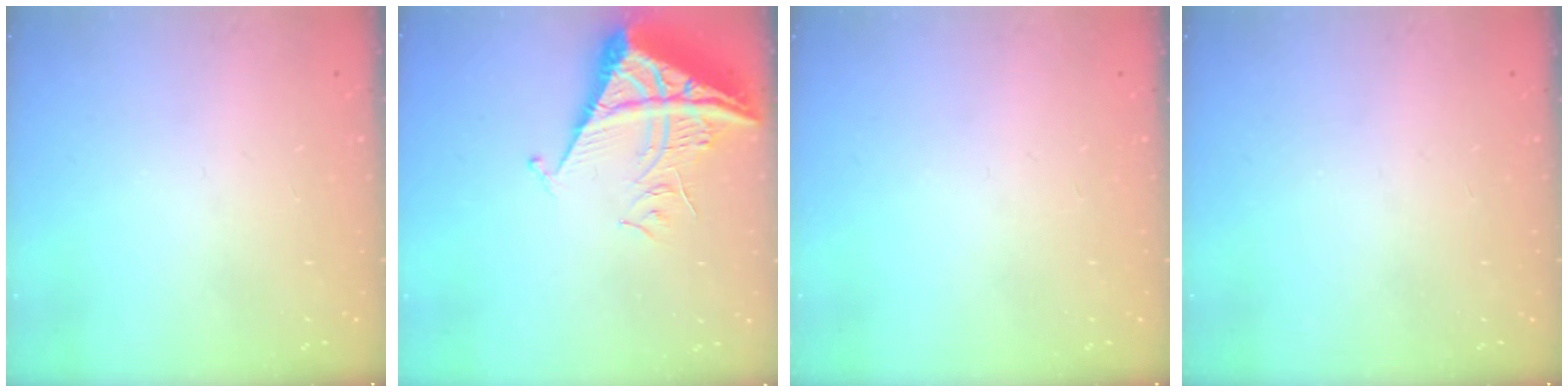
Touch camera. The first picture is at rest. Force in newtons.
{"total": 8.5, "press": 8.5, "slide": 0.8}
{"total": 0.0}
{"total": 0.0}